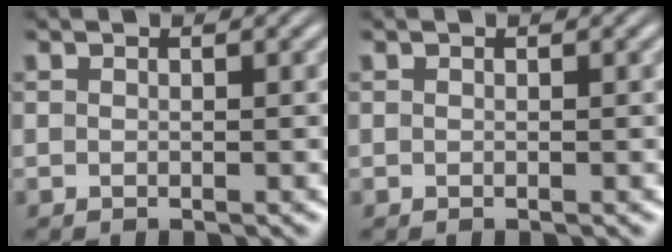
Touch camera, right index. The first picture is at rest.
{"total": 0.0}